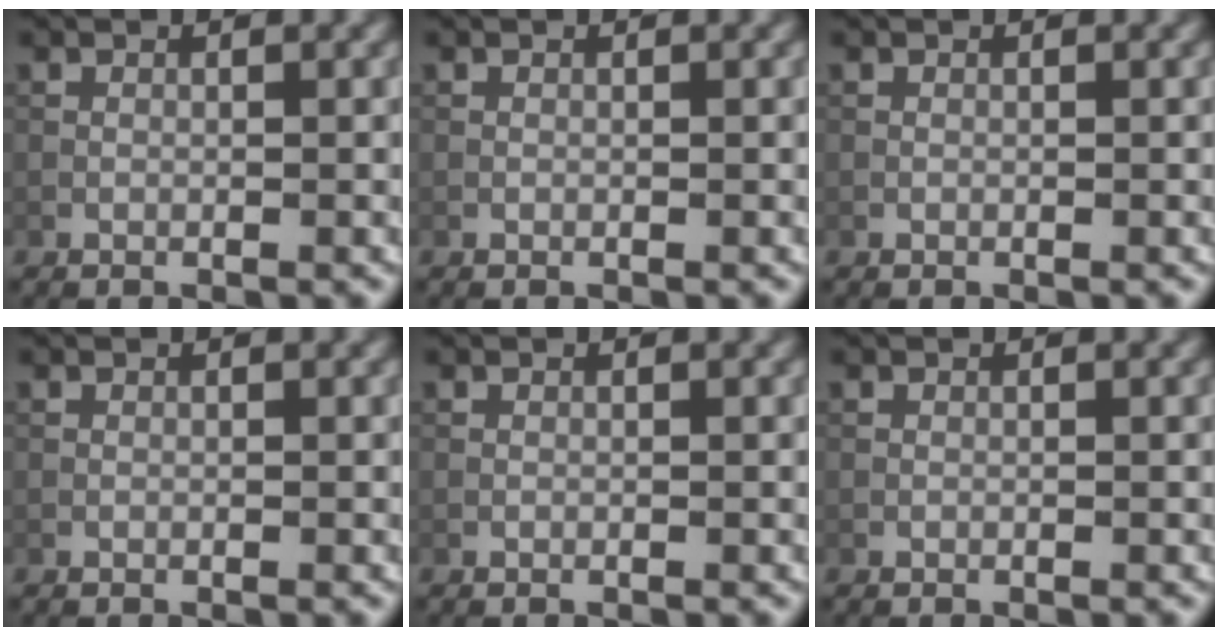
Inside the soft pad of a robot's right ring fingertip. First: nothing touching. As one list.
[{"total": 0.0}, {"total": 0.0}, {"total": 0.0}, {"total": 0.0}, {"total": 0.0}]